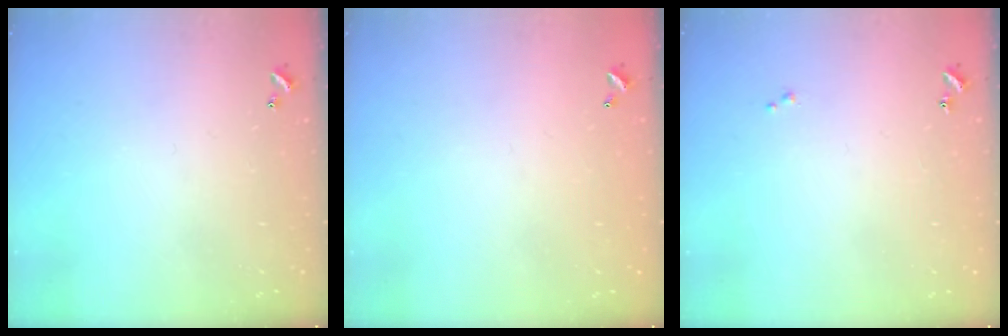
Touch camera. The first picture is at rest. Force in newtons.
{"total": 2.8, "press": 2.8, "slide": 0.1}
{"total": 0.0}